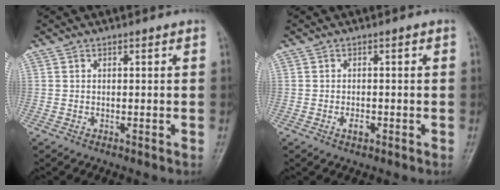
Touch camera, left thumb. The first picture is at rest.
{"total": 1.9, "force": [-0.7, 1.0, 1.5], "torque": [-0.023, 0.003, -0.013]}